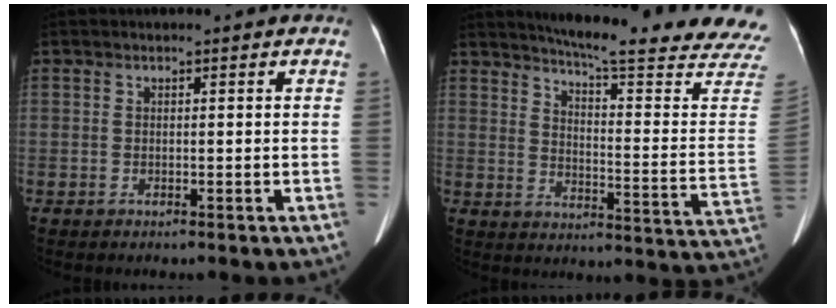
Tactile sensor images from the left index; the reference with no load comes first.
{"total": 24.4, "force": [22.1, -0.6, 10.3], "torque": [-0.148, -0.111, 0.264]}